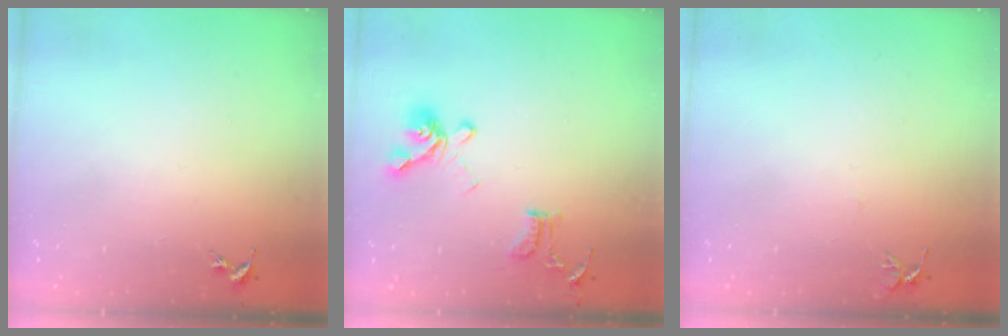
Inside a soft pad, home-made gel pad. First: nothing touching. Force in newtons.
{"total": 15.0, "press": 14.9, "slide": 1.6}
{"total": 4.5, "press": 4.5, "slide": 0.4}